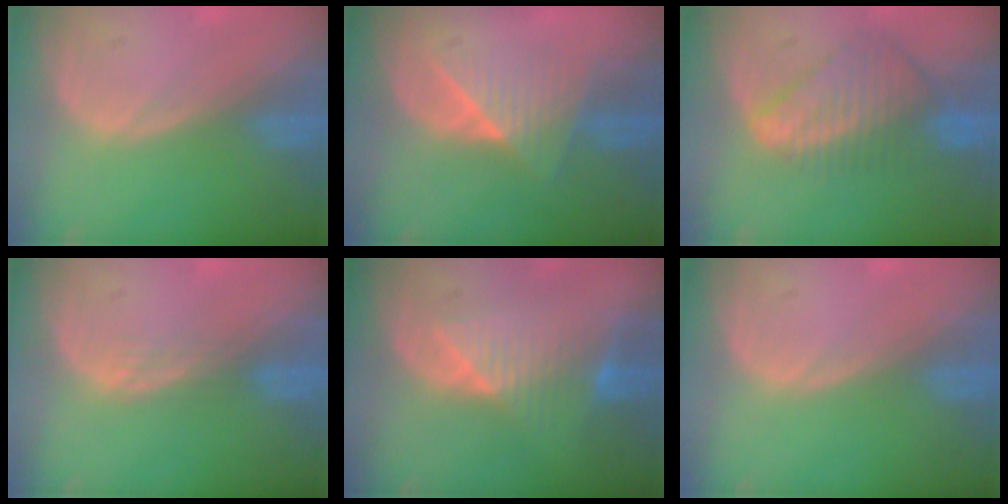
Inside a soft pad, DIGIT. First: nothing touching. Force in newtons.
{"total": 6.4, "press": 6.1, "slide": 1.9}
{"total": 8.7, "press": 7.6, "slide": 4.3}
{"total": 1.5, "press": 1.5, "slide": 0.3}
{"total": 7.7, "press": 7.0, "slide": 3.3}
{"total": 0.0}